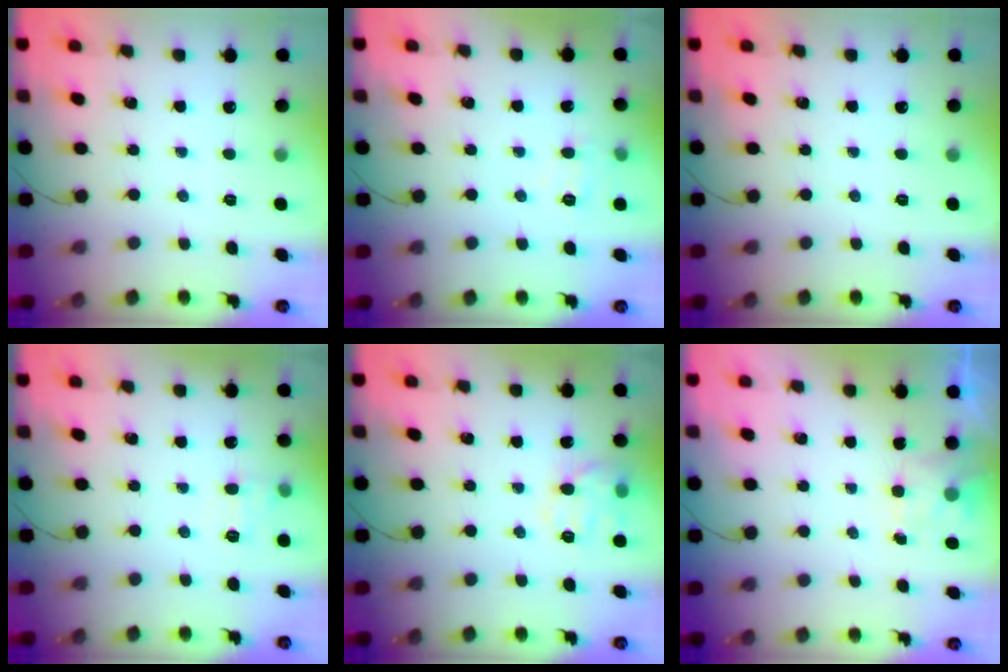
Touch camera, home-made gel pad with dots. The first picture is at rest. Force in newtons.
{"total": 4.8, "press": 4.6, "slide": 1.2}
{"total": 0.0}
{"total": 7.7, "press": 7.6, "slide": 1.5}
{"total": 11.0, "press": 11.0, "slide": 0.4}
{"total": 2.5, "press": 2.1, "slide": 1.4}